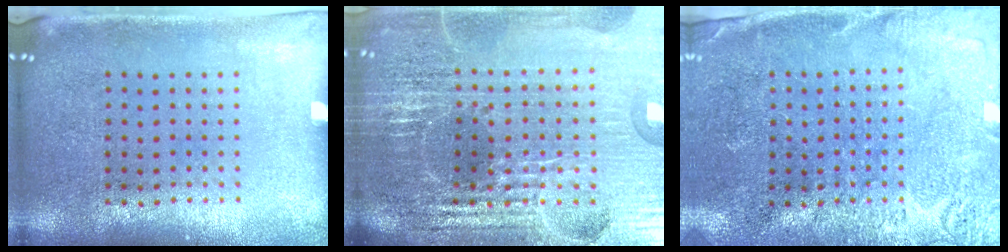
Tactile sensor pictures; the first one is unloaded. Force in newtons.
{"total": 6.8, "press": 5.9, "slide": 3.4}
{"total": 2.7, "press": 2.6, "slide": 0.6}